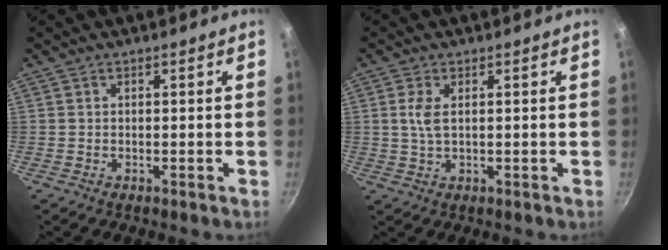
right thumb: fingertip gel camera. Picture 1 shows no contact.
{"total": 3.6, "force": [0.8, 1.7, 3.1], "torque": [-0.068, -0.001, 0.017]}